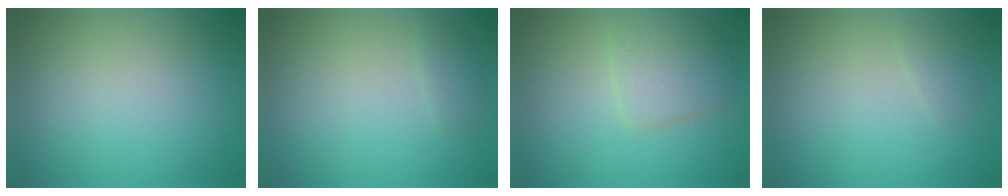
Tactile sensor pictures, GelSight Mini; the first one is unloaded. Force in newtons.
{"total": 0.9, "press": 0.9, "slide": 0.0}
{"total": 3.0, "press": 3.0, "slide": 0.1}
{"total": 0.9, "press": 0.9, "slide": 0.0}